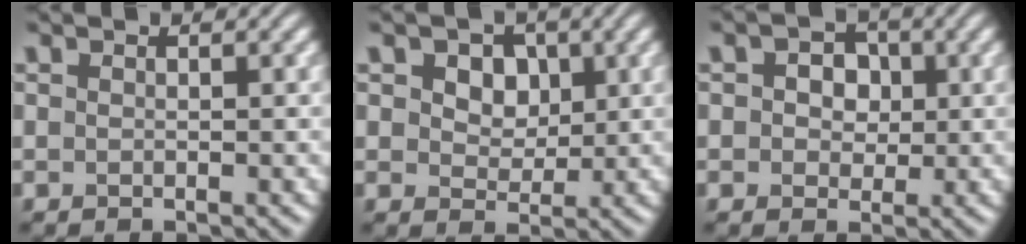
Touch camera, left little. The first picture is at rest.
{"total": 4.6, "force": [1.7, 3.3, 2.7], "torque": [-0.051, 0.006, 0.019]}
{"total": 3.1, "force": [0.5, 2.5, 1.8], "torque": [-0.022, 0.008, -0.009]}